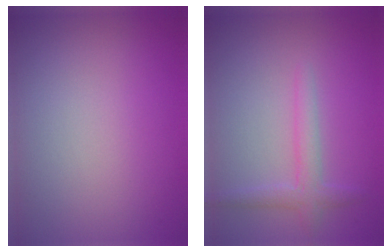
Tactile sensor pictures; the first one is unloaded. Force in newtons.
{"total": 2.1, "press": 2.1, "slide": 0.2}